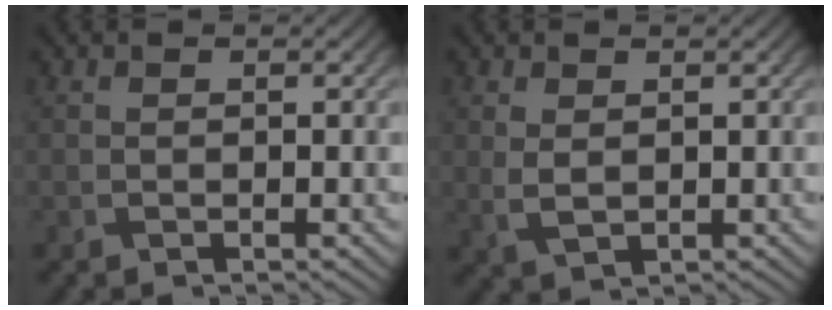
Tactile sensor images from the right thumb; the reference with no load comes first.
{"total": 2.5, "force": [0.7, 1.6, 1.8], "torque": [-0.047, -0.005, 0.018]}